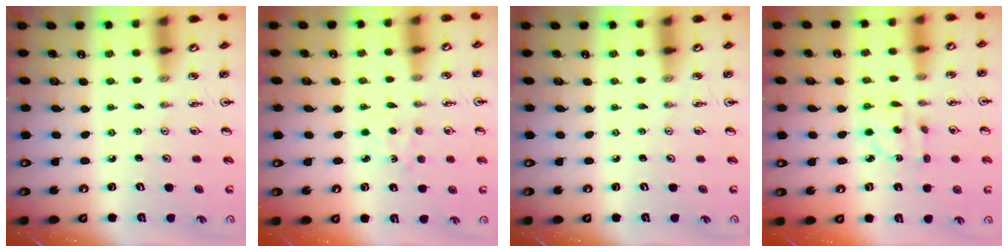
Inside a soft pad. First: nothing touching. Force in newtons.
{"total": 3.9, "press": 3.9, "slide": 0.5}
{"total": 0.0}
{"total": 4.6, "press": 4.6, "slide": 0.3}